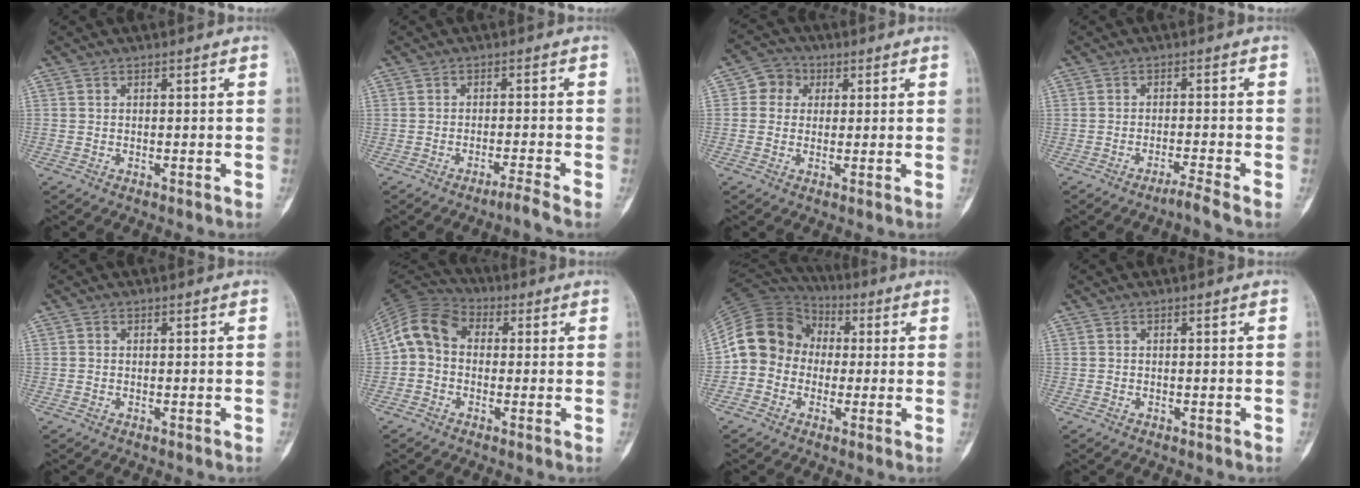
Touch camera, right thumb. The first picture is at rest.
{"total": 2.3, "force": [-1.9, -0.9, 0.9], "torque": [-0.027, 0.013, -0.035]}
{"total": 5.0, "force": [1.2, 4.6, 1.7], "torque": [0.002, 0.007, 0.012]}
{"total": 2.4, "force": [-2.0, -1.0, 0.9], "torque": [-0.028, 0.010, -0.040]}
{"total": 0.0}
{"total": 9.5, "force": [0.3, 7.5, 5.8], "torque": [-0.095, 0.030, -0.011]}
{"total": 13.4, "force": [-0.1, 11.9, 6.3], "torque": [-0.100, 0.037, -0.015]}
{"total": 0.0}